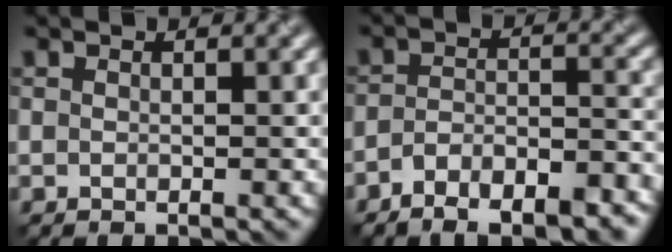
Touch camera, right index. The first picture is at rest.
{"total": 8.4, "force": [-6.1, 3.1, 4.9], "torque": [-0.081, 0.002, -0.095]}